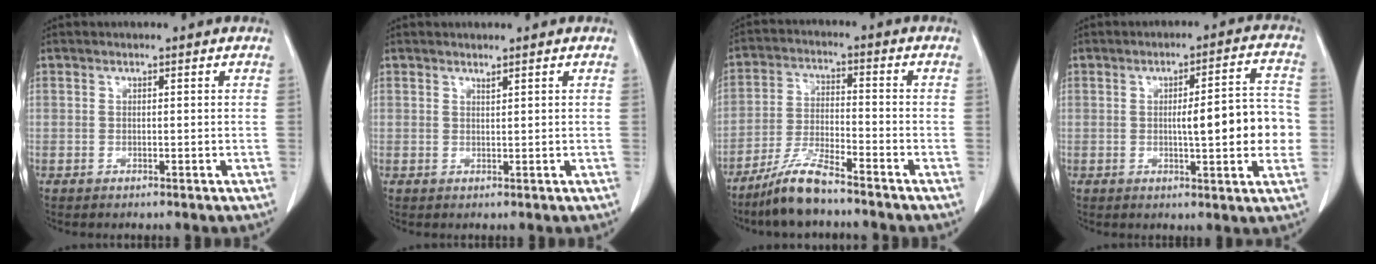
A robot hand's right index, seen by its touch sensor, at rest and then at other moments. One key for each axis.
{"total": 0.6, "fx": 0.5, "fy": -0.1, "fz": 0.2, "tx": -0.010, "ty": -0.006, "tz": 0.013}
{"total": 7.9, "fx": -6.5, "fy": 0.7, "fz": 4.5, "tx": -0.096, "ty": -0.021, "tz": -0.128}
{"total": 10.3, "fx": -0.8, "fy": 1.7, "fz": 10.1, "tx": -0.129, "ty": 0.017, "tz": -0.010}